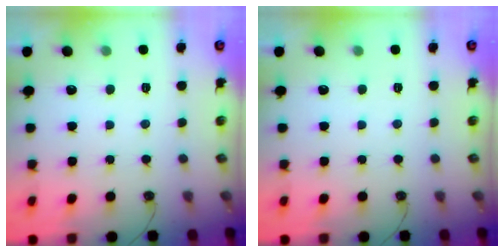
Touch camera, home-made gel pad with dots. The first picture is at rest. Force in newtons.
{"total": 0.0}